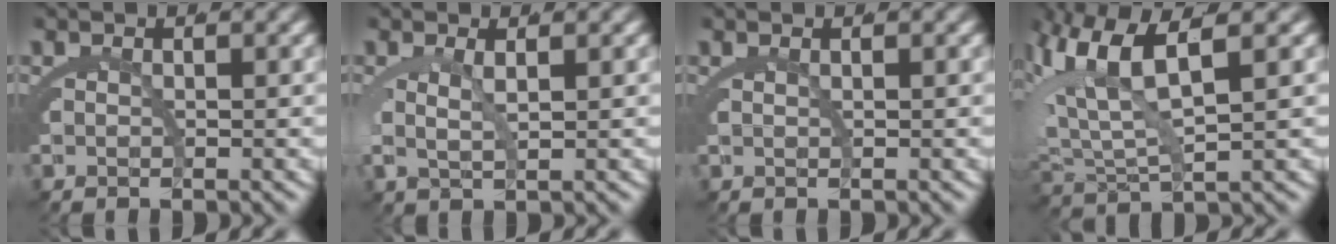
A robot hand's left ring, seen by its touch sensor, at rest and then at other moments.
{"total": 2.2, "force": [0.9, 0.4, 2.0], "torque": [-0.047, -0.009, 0.025]}
{"total": 1.1, "force": [0.6, -0.8, 0.4], "torque": [-0.002, 0.003, 0.013]}
{"total": 7.1, "force": [2.5, 3.5, 5.6], "torque": [-0.129, -0.003, 0.048]}